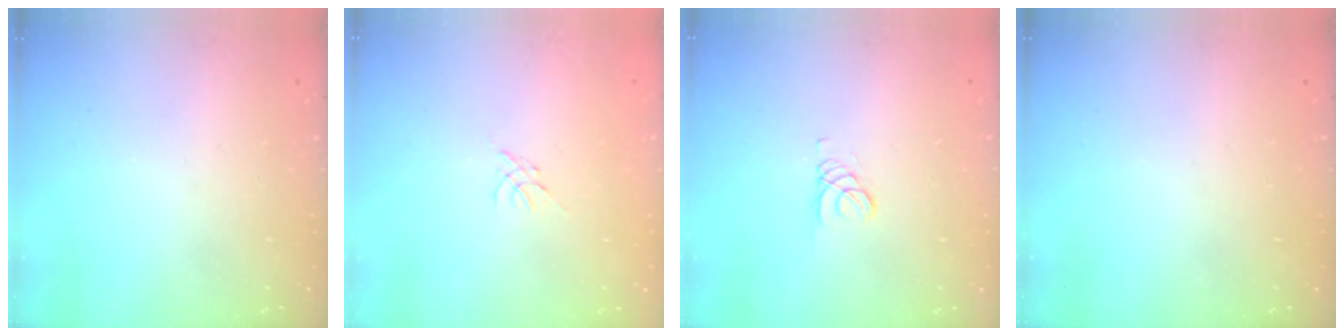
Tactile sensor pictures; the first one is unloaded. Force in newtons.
{"total": 0.0}
{"total": 0.7, "press": 0.7, "slide": 0.1}
{"total": 0.0}